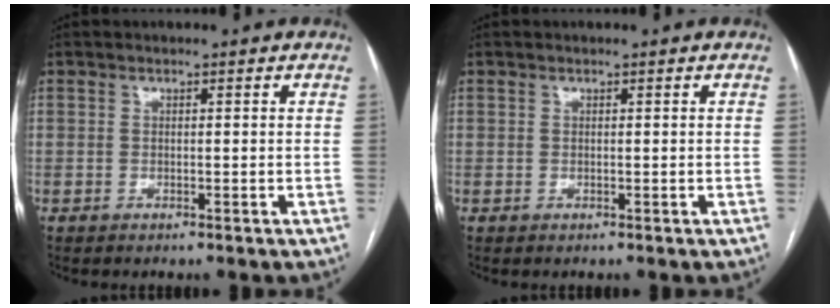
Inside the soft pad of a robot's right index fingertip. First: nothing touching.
{"total": 0.0}